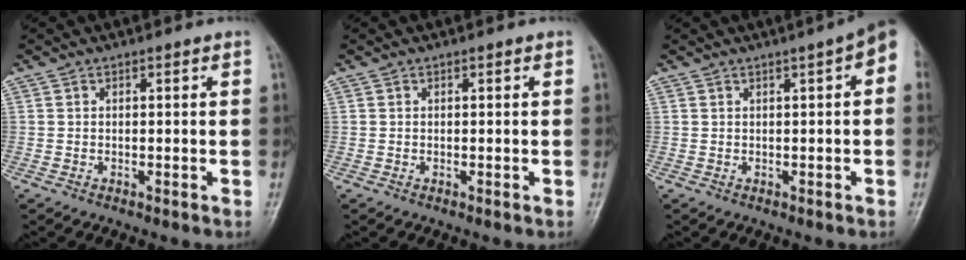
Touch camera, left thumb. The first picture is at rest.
{"total": 0.0}
{"total": 5.5, "force": [1.7, 1.2, 5.1], "torque": [-0.063, 0.019, 0.014]}